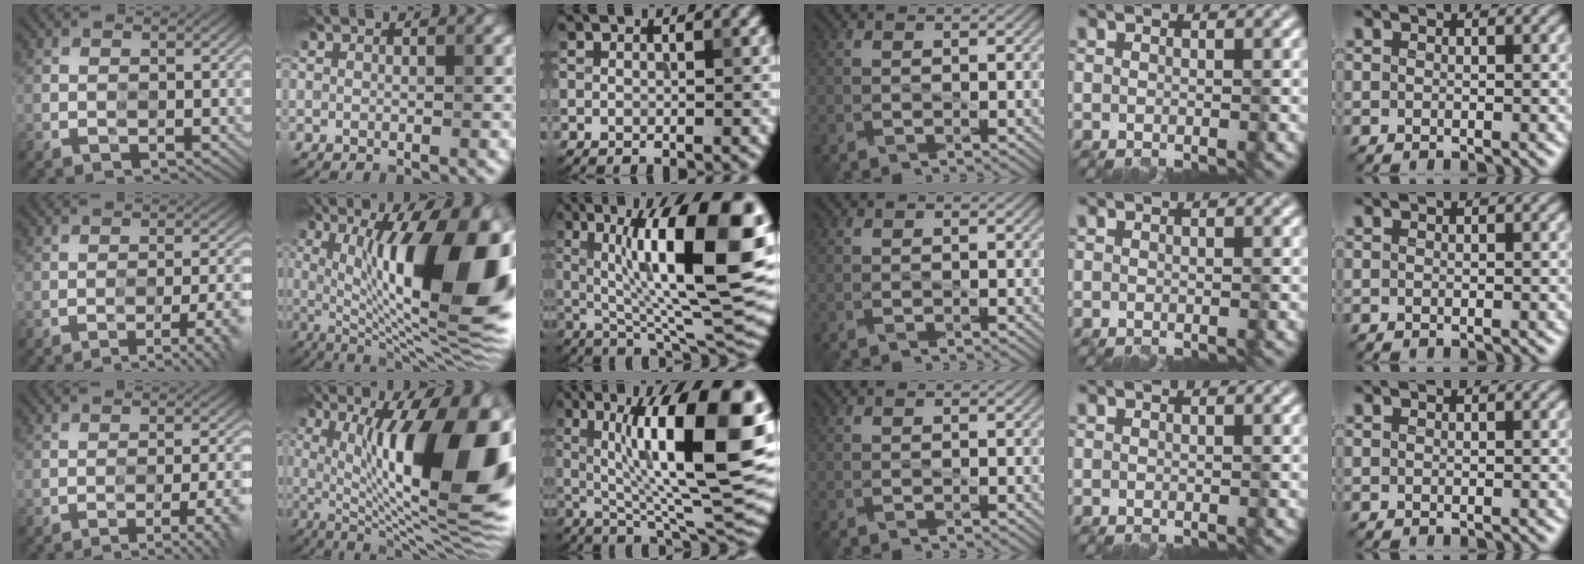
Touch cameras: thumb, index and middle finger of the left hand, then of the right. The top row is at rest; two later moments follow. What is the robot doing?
{"motion": "wipe", "object": "glass cup"}